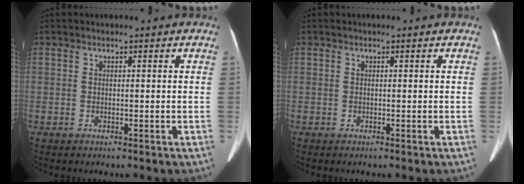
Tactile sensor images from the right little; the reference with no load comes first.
{"total": 0.0}